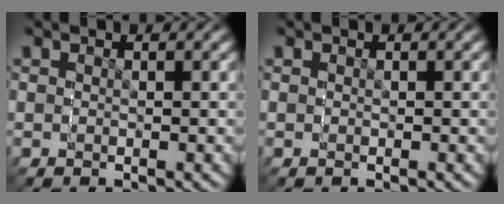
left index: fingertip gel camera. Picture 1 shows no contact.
{"total": 0.0}